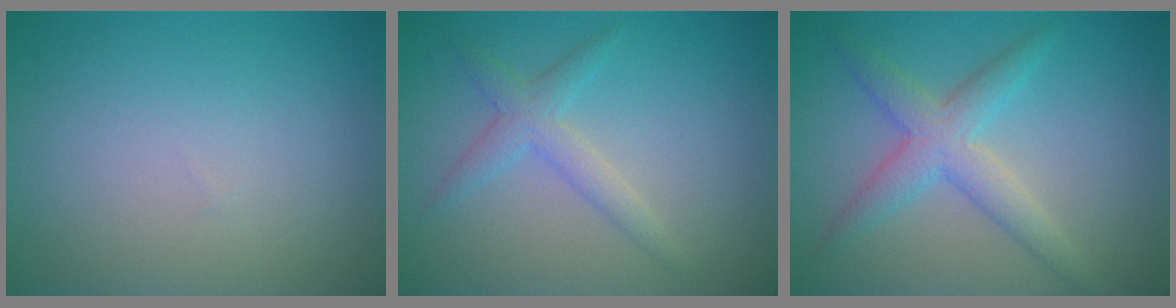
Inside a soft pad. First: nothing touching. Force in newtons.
{"total": 2.4, "press": 2.4, "slide": 0.2}
{"total": 3.9, "press": 3.9, "slide": 0.1}